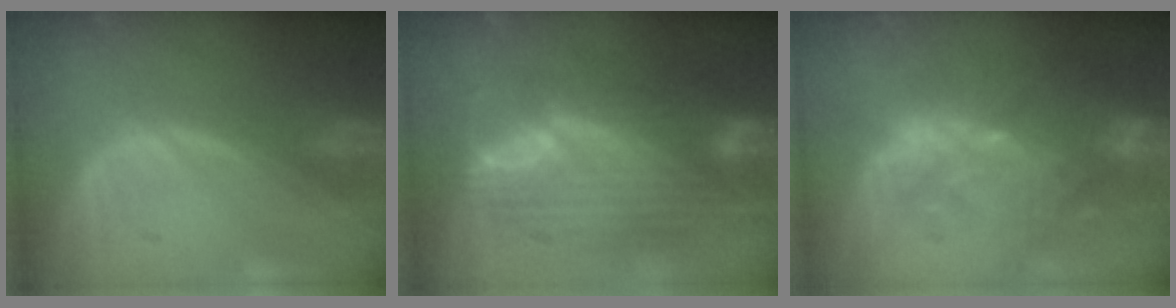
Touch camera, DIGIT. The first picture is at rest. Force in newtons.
{"total": 11.8, "press": 11.7, "slide": 1.1}
{"total": 11.0, "press": 9.6, "slide": 5.3}